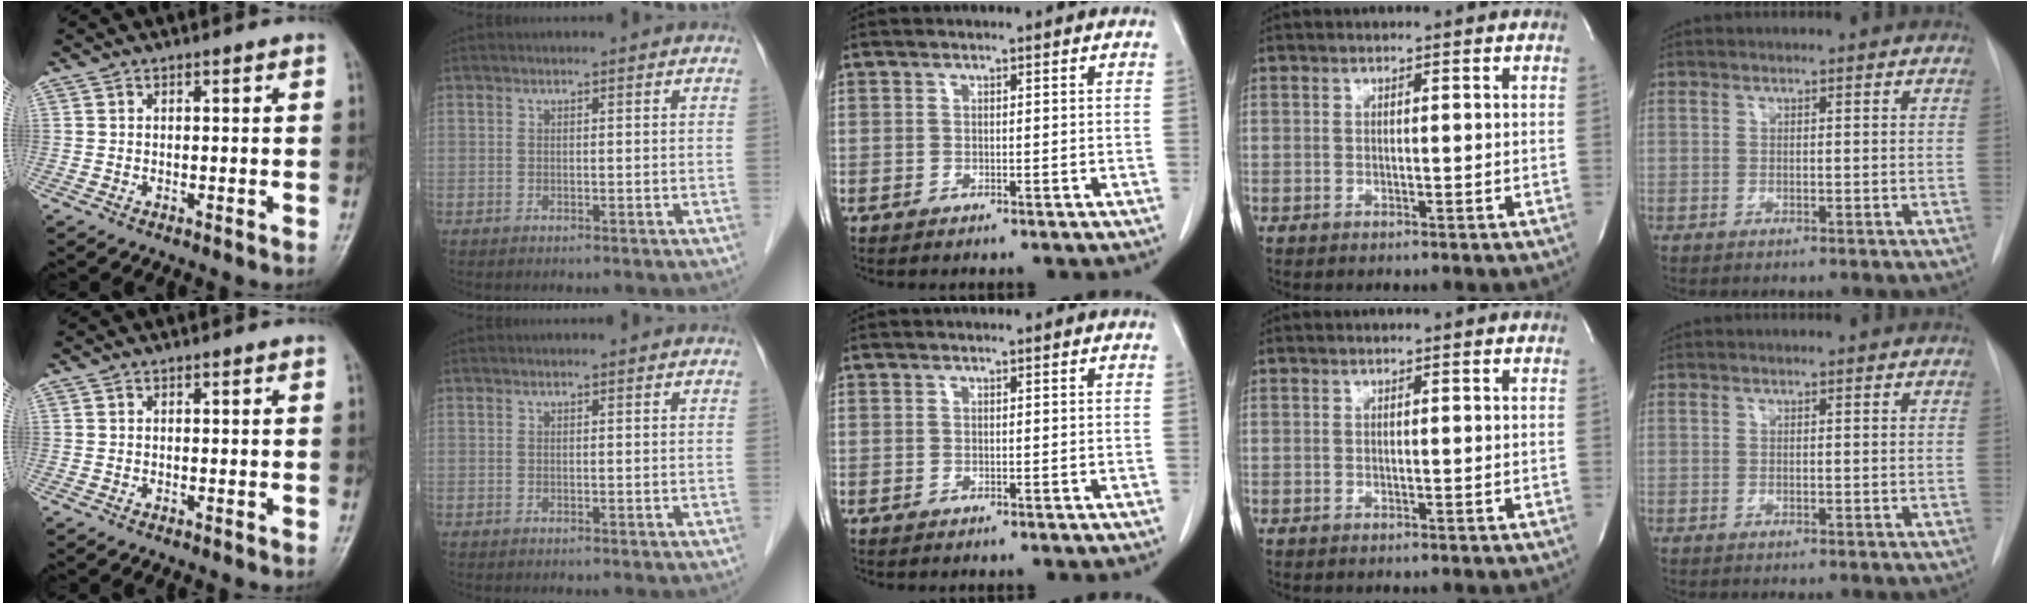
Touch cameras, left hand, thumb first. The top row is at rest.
{}